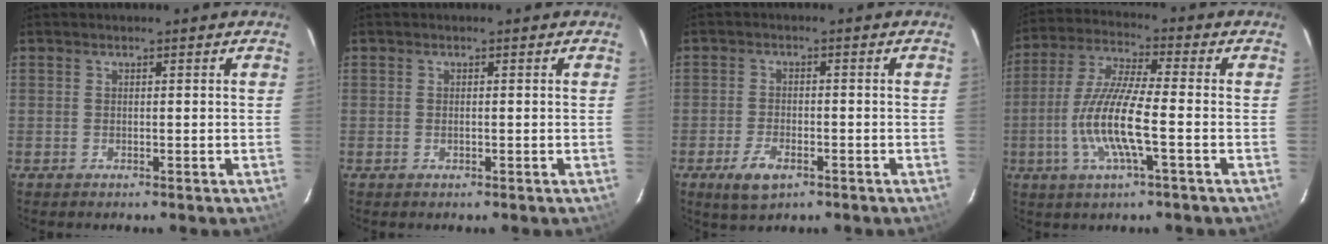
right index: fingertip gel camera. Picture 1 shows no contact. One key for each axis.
{"total": 0.7, "fx": -0.3, "fy": 0.4, "fz": 0.6, "tx": -0.010, "ty": 0.001, "tz": -0.005}
{"total": 5.7, "fx": -3.1, "fy": 2.8, "fz": 3.9, "tx": -0.093, "ty": -0.008, "tz": -0.052}
{"total": 12.3, "fx": -3.3, "fy": 1.5, "fz": 11.8, "tx": -0.246, "ty": -0.004, "tz": -0.066}